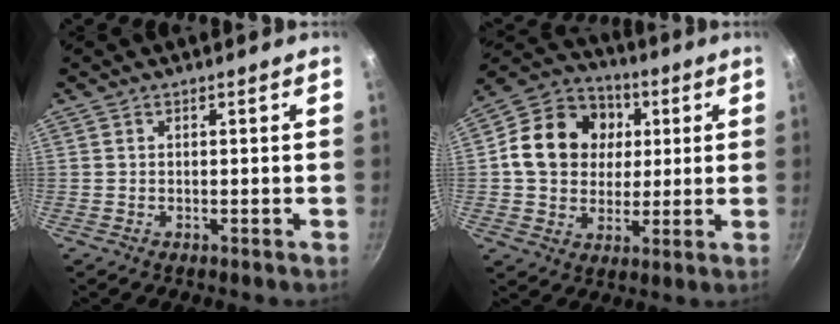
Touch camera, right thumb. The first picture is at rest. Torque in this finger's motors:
{"motor_torque": [-0.69, 0.88, 0.61, -0.40, 0.09]}